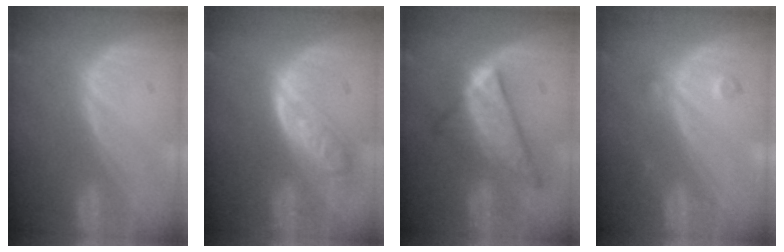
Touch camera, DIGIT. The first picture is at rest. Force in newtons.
{"total": 6.3, "press": 5.7, "slide": 2.7}
{"total": 8.7, "press": 8.7, "slide": 0.7}
{"total": 2.0, "press": 2.0, "slide": 0.2}